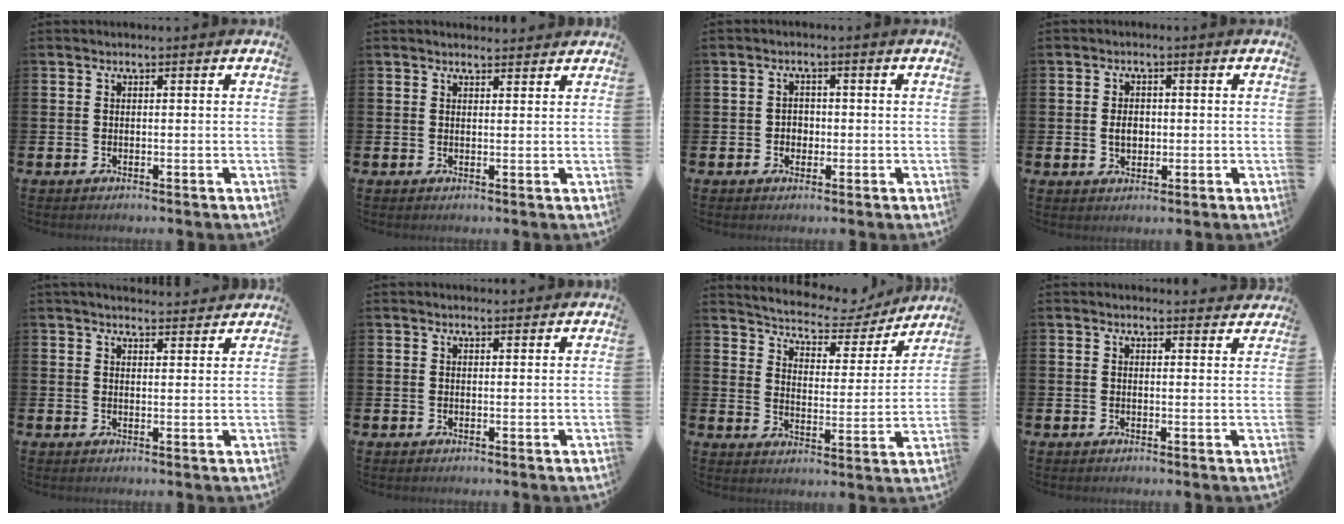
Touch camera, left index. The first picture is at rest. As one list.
[{"total": 1.5, "force": [1.5, 0.2, 0.1], "torque": [0.004, -0.006, 0.026]}, {"total": 1.8, "force": [-0.3, 1.7, 0.6], "torque": [-0.007, 0.005, -0.011]}, {"total": 2.8, "force": [0.0, 2.0, 1.9], "torque": [-0.023, 0.003, -0.007]}, {"total": 3.0, "force": [3.0, 0.4, 0.3], "torque": [-0.003, -0.018, 0.052]}, {"total": 1.0, "force": [0.9, 0.2, 0.2], "torque": [0.003, 0.000, 0.015]}, {"total": 5.9, "force": [5.5, 1.9, 1.1], "torque": [-0.051, -0.044, 0.090]}, {"total": 1.9, "force": [1.9, 0.2, -0.1], "torque": [0.009, -0.012, 0.032]}]